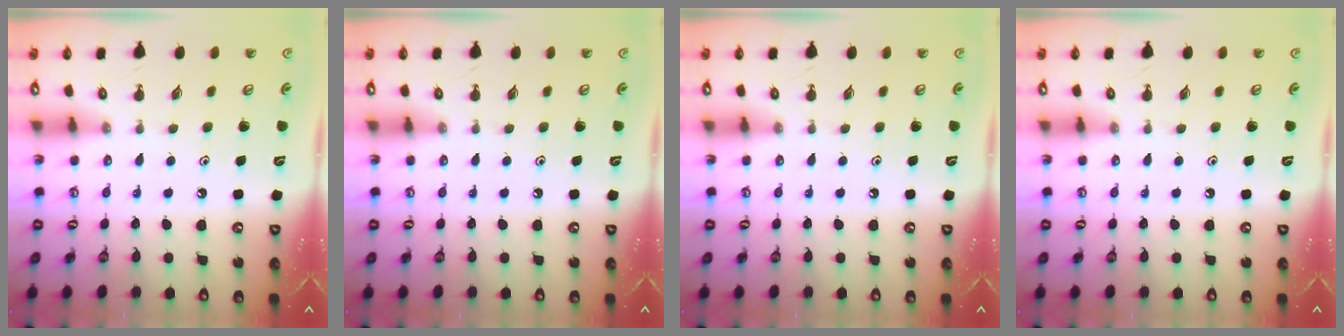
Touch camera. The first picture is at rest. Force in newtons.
{"total": 0.0}
{"total": 0.0}
{"total": 0.0}